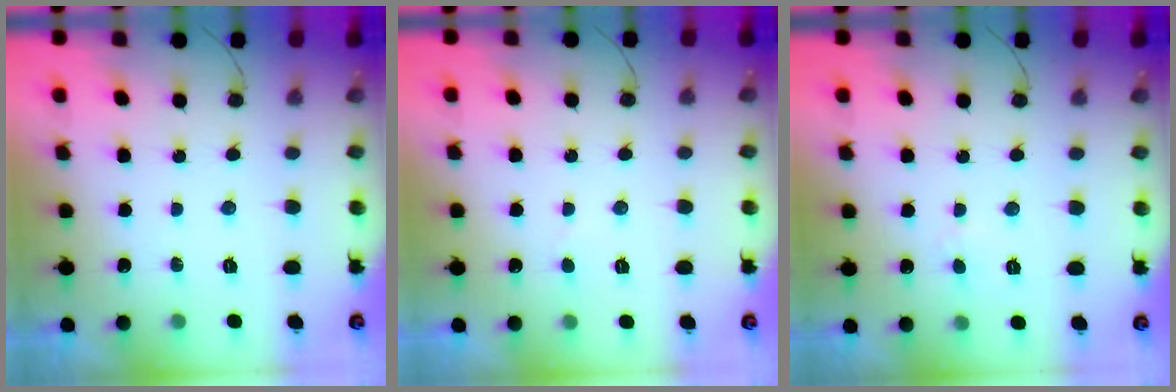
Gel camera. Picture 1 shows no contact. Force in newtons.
{"total": 3.0, "press": 3.0, "slide": 0.4}
{"total": 2.6, "press": 2.6, "slide": 0.3}